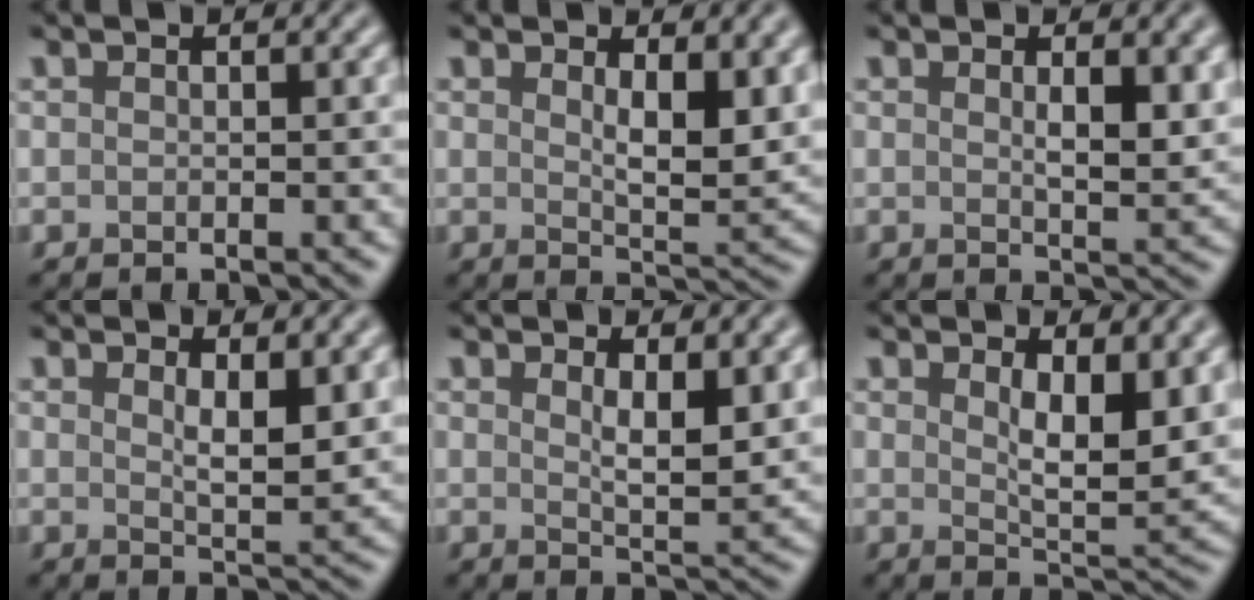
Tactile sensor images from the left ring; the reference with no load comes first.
{"total": 5.0, "force": [1.8, 1.8, 4.3], "torque": [-0.067, -0.010, 0.036]}
{"total": 3.1, "force": [0.9, 0.9, 2.8], "torque": [-0.041, -0.007, 0.019]}
{"total": 3.2, "force": [1.3, 1.0, 2.7], "torque": [-0.047, -0.009, 0.027]}
{"total": 3.6, "force": [1.5, 1.1, 3.1], "torque": [-0.055, -0.010, 0.029]}
{"total": 5.5, "force": [1.9, 2.1, 4.7], "torque": [-0.079, -0.011, 0.039]}